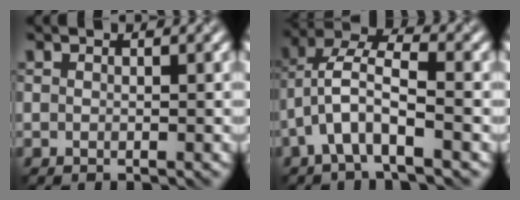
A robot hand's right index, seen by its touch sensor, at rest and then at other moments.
{"total": 5.0, "force": [-1.4, 1.5, 4.5], "torque": [-0.092, 0.026, -0.037]}